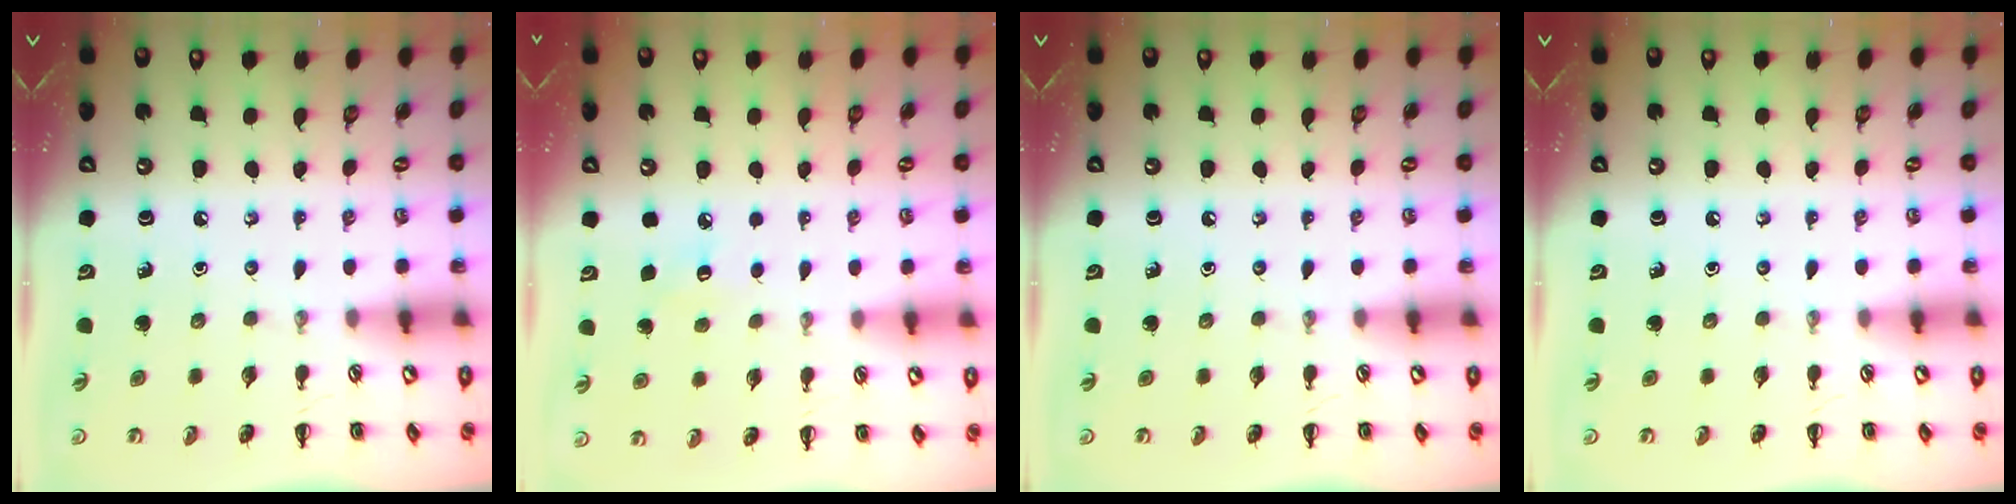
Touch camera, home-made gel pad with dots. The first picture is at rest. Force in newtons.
{"total": 5.4, "press": 5.1, "slide": 1.5}
{"total": 0.0}
{"total": 0.0}